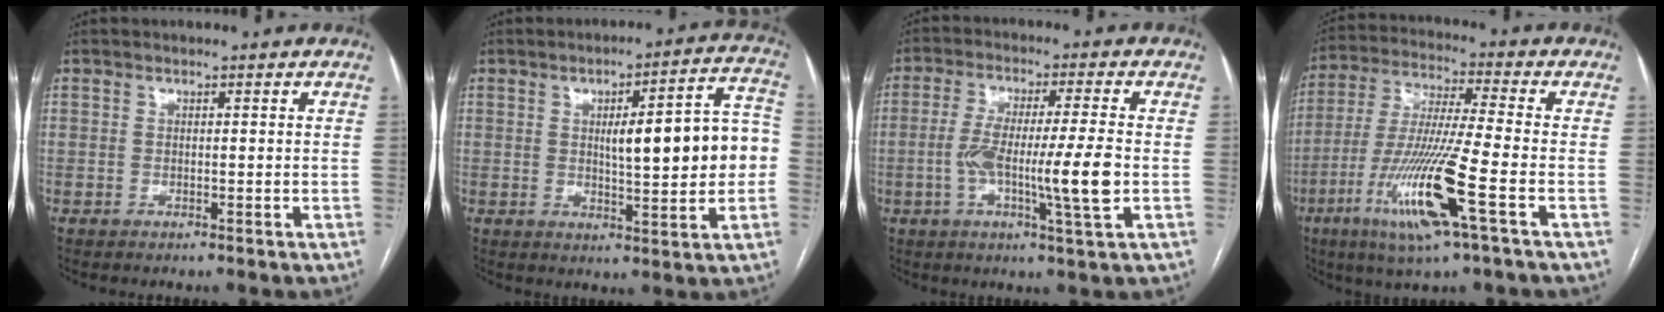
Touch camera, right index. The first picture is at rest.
{"total": 13.2, "force": [0.3, 2.5, 12.9], "torque": [-0.171, 0.030, 0.009]}
{"total": 11.0, "force": [-1.7, 0.0, 10.9], "torque": [-0.195, -0.002, -0.034]}
{"total": 15.1, "force": [-5.9, -0.3, 13.9], "torque": [-0.285, -0.022, -0.111]}